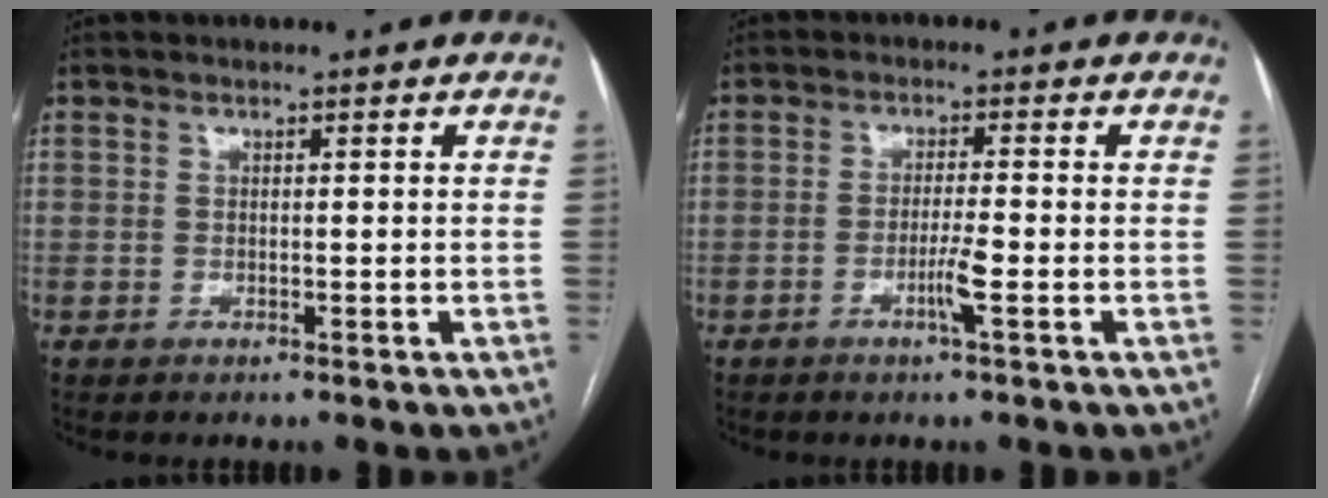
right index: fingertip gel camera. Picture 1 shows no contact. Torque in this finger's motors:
{"motor_torque": [0.02, 0.13, 0.17, 0.01]}